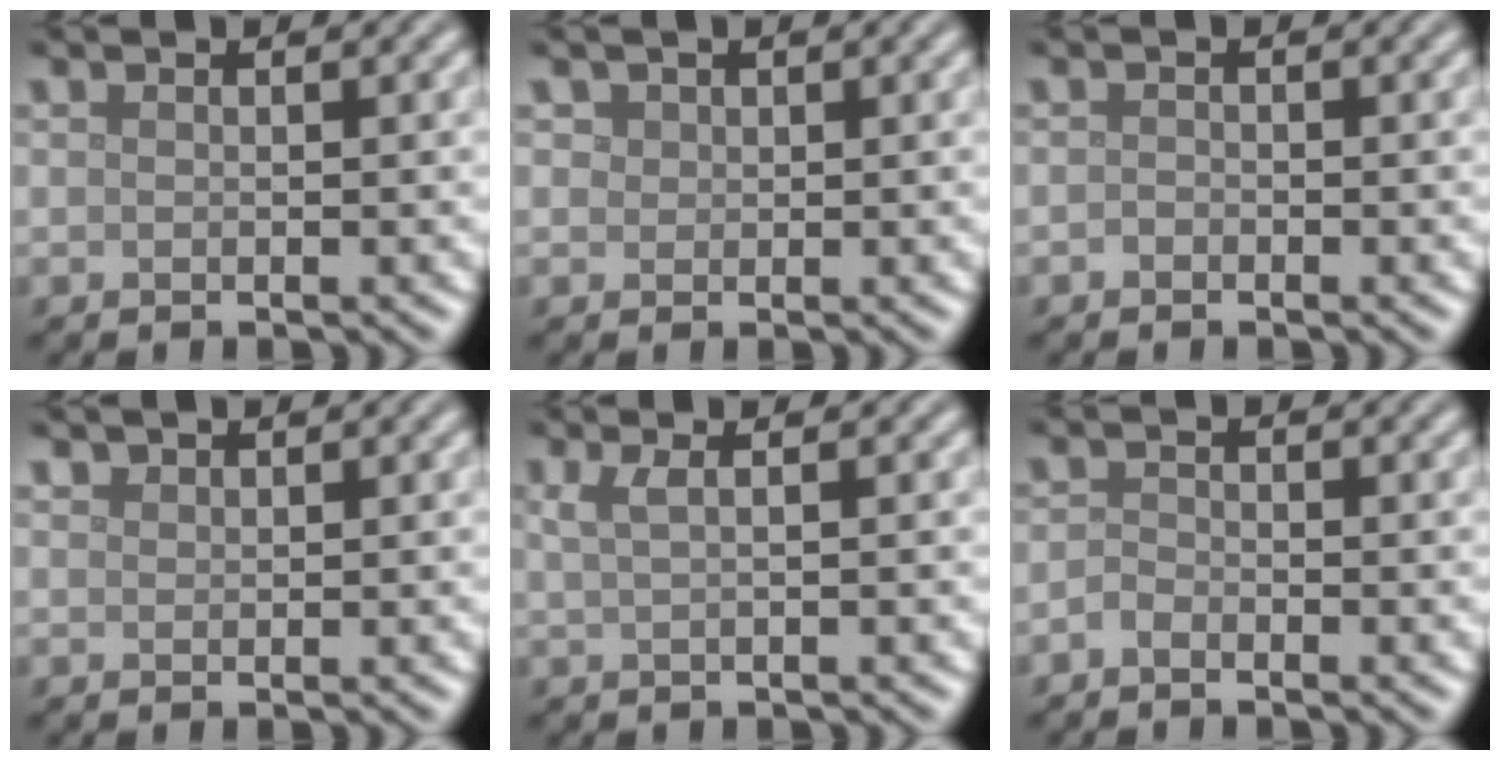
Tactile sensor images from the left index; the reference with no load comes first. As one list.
[{"total": 1.2, "force": [0.6, 1.0, 0.3], "torque": [-0.004, -0.006, 0.014]}, {"total": 0.5, "force": [-0.3, 0.3, 0.1], "torque": [-0.001, -0.002, -0.007]}, {"total": 0.8, "force": [0.7, 0.4, 0.0], "torque": [0.000, 0.000, 0.015]}, {"total": 2.1, "force": [0.7, 0.9, 1.7], "torque": [-0.023, 0.002, 0.005]}, {"total": 1.0, "force": [-0.7, 0.4, 0.5], "torque": [-0.009, 0.001, -0.018]}]